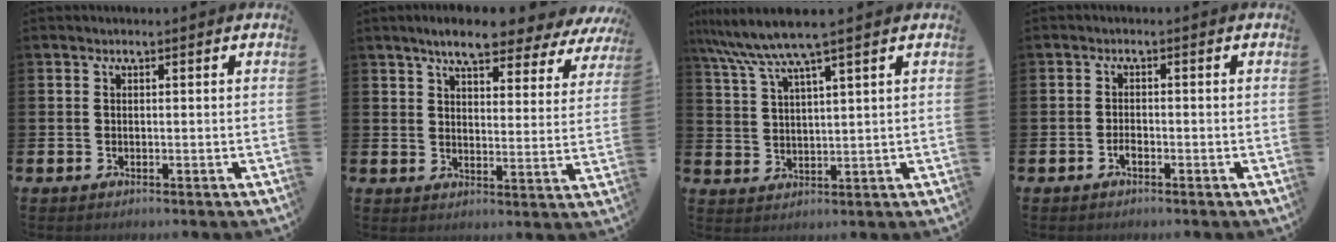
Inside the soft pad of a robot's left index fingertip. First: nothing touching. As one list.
[{"total": 7.5, "force": [6.7, 1.4, 3.0], "torque": [-0.068, -0.036, 0.113]}, {"total": 6.2, "force": [4.8, 0.1, 3.9], "torque": [-0.087, -0.012, 0.084]}, {"total": 1.2, "force": [-0.7, 0.5, 0.8], "torque": [-0.021, 0.002, -0.013]}]